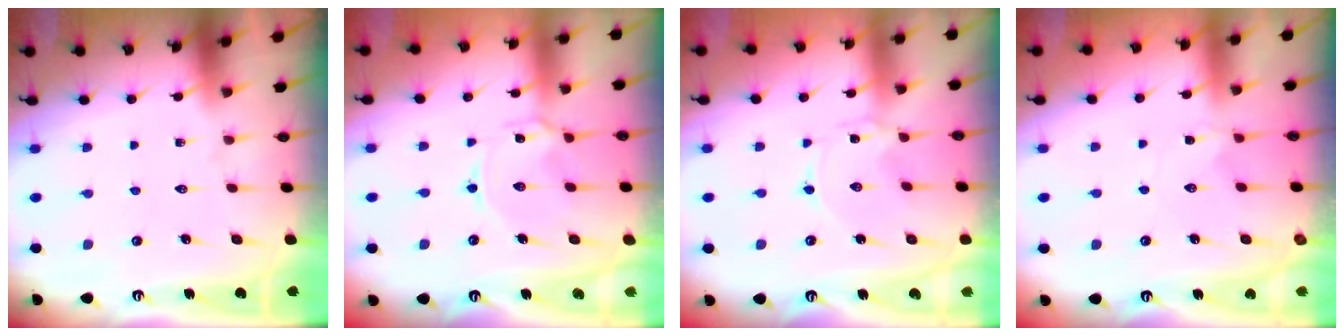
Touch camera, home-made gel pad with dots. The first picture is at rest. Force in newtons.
{"total": 3.0, "press": 2.9, "slide": 0.4}
{"total": 0.0}
{"total": 2.1, "press": 2.1, "slide": 0.2}